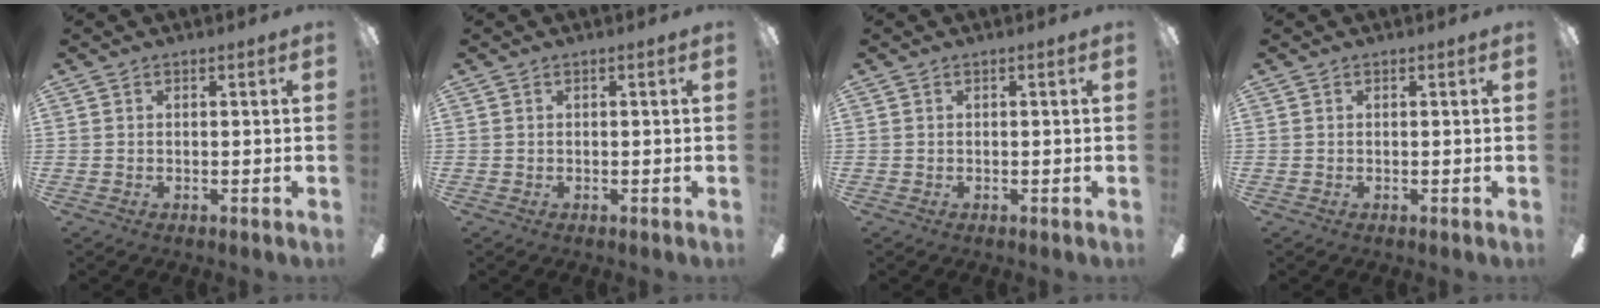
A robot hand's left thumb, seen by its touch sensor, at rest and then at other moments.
{"total": 0.0}
{"total": 0.0}
{"total": 0.0}